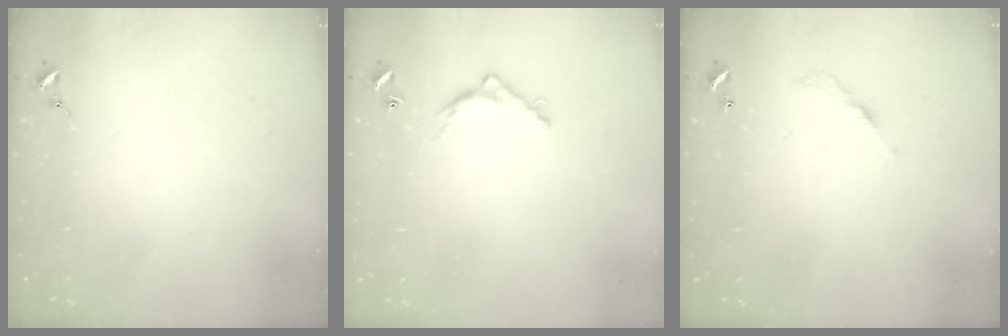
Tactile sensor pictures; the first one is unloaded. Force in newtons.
{"total": 6.0, "press": 6.0, "slide": 0.3}
{"total": 3.6, "press": 3.6, "slide": 0.2}